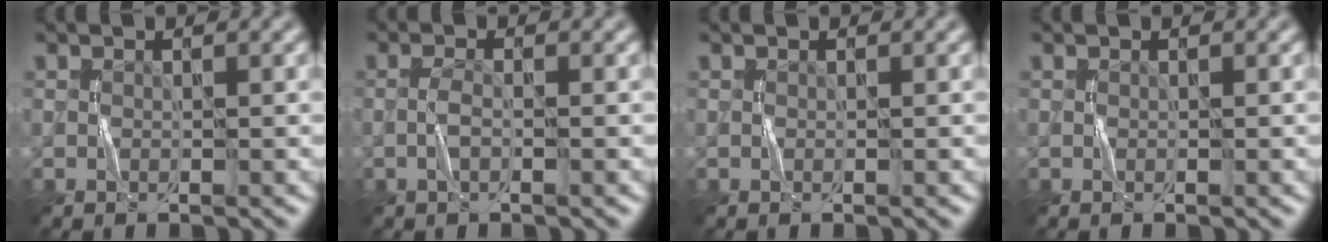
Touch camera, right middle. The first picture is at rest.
{"total": 1.4, "force": [-0.5, 0.4, 1.2], "torque": [-0.028, 0.003, -0.014]}
{"total": 0.0}
{"total": 0.0}